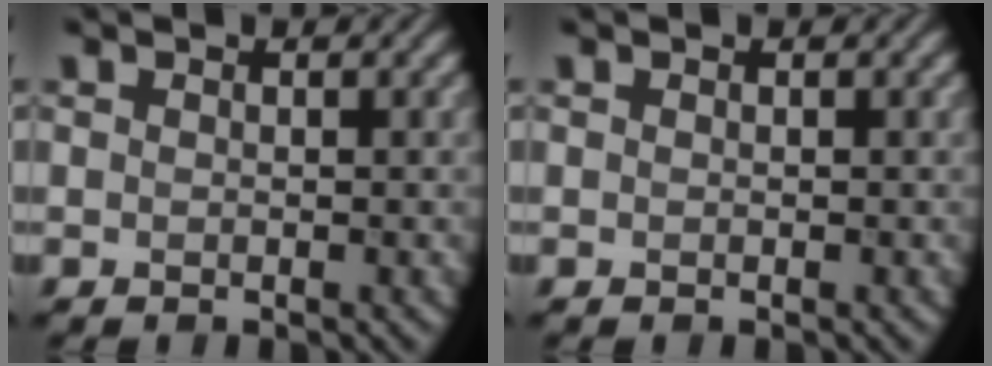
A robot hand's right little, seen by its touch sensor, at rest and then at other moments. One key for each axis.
{"total": 0.0}